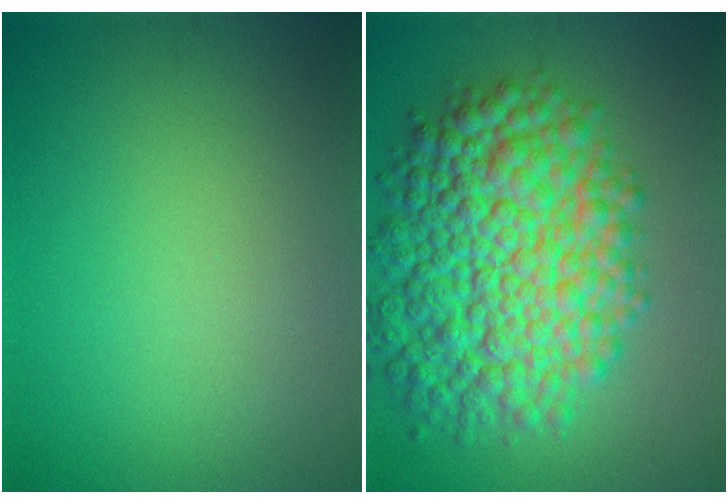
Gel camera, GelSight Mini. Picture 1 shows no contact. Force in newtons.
{"total": 12.2, "press": 12.2, "slide": 0.2}